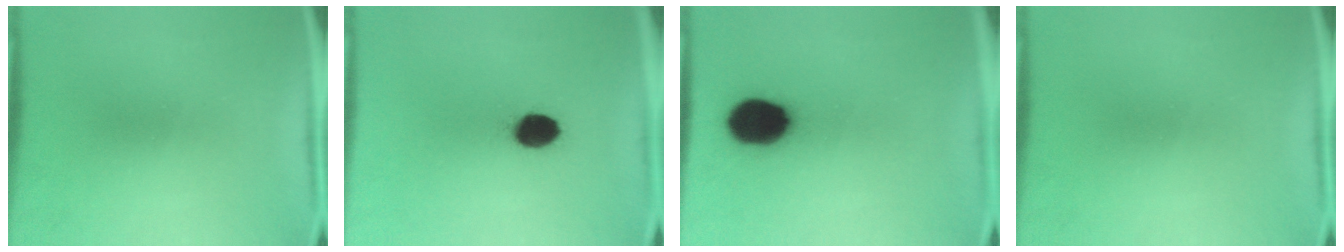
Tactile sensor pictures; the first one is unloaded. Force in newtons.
{"total": 8.5}
{"total": 13.8}
{"total": 0.0}